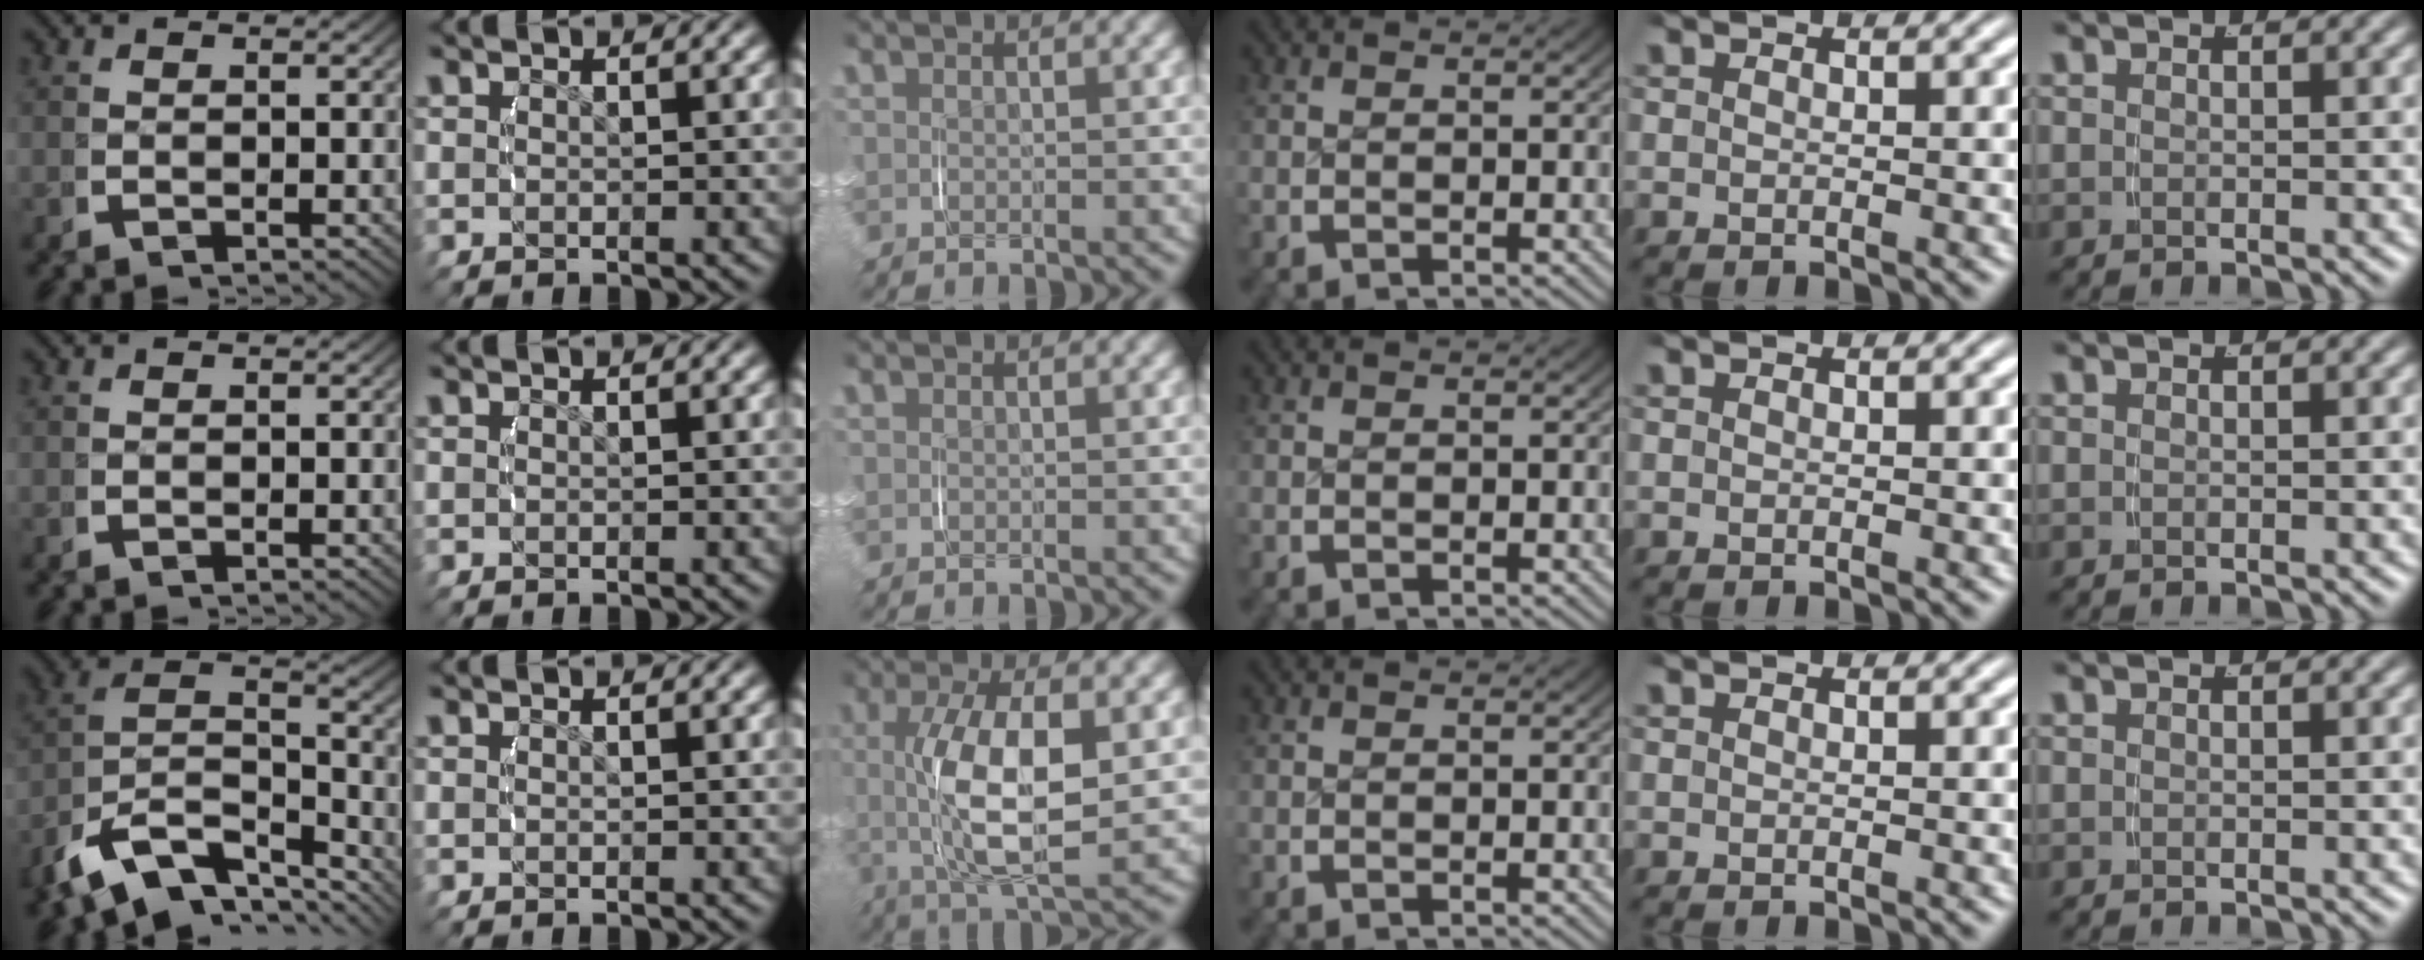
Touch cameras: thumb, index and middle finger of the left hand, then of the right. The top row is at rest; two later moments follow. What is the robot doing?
{"motion": "lift_and_place", "object": "backpack"}